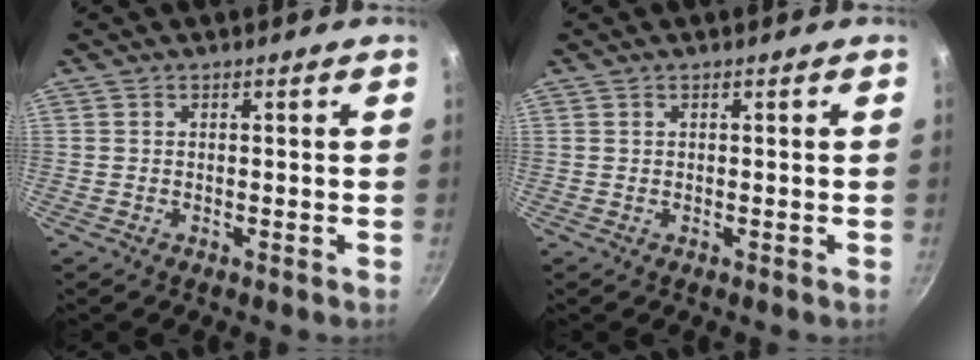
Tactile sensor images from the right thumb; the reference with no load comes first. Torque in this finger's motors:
{"motor_torque": [0.00, 0.00, 0.10, 0.07, 0.03]}